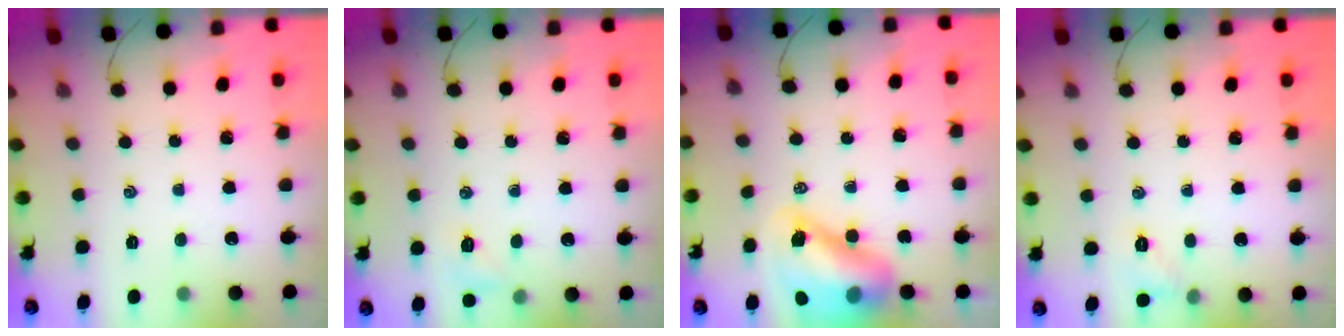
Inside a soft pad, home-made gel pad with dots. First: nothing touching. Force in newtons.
{"total": 5.9, "press": 5.8, "slide": 1.1}
{"total": 12.8, "press": 12.4, "slide": 3.4}
{"total": 4.6, "press": 4.4, "slide": 1.4}